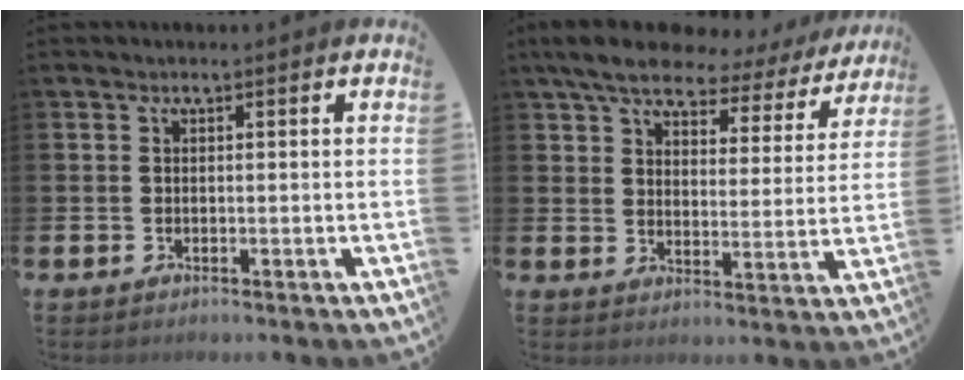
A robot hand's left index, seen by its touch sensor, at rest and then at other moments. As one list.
[{"total": 6.8, "force": [5.8, 2.3, 2.8], "torque": [-0.075, -0.034, 0.094]}]